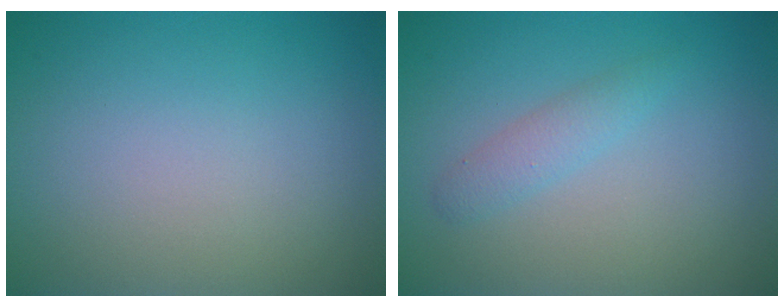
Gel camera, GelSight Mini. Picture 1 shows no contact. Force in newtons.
{"total": 1.6, "press": 1.6, "slide": 0.1}